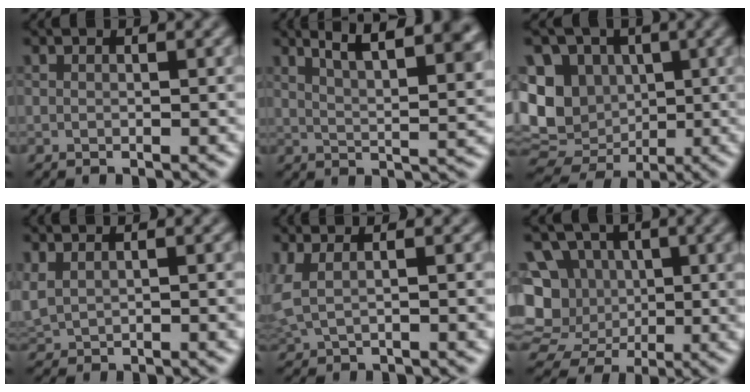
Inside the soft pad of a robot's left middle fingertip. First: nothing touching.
{"total": 8.8, "force": [5.4, 2.7, 6.4], "torque": [-0.070, 0.023, 0.076]}
{"total": 10.5, "force": [-0.1, 8.8, 5.7], "torque": [-0.097, 0.000, -0.009]}
{"total": 2.3, "force": [0.9, 1.1, 1.7], "torque": [-0.043, 0.007, 0.028]}
{"total": 3.2, "force": [1.0, 1.4, 2.7], "torque": [-0.052, 0.008, 0.025]}
{"total": 12.2, "force": [0.7, 10.7, 5.8], "torque": [-0.113, 0.037, -0.013]}